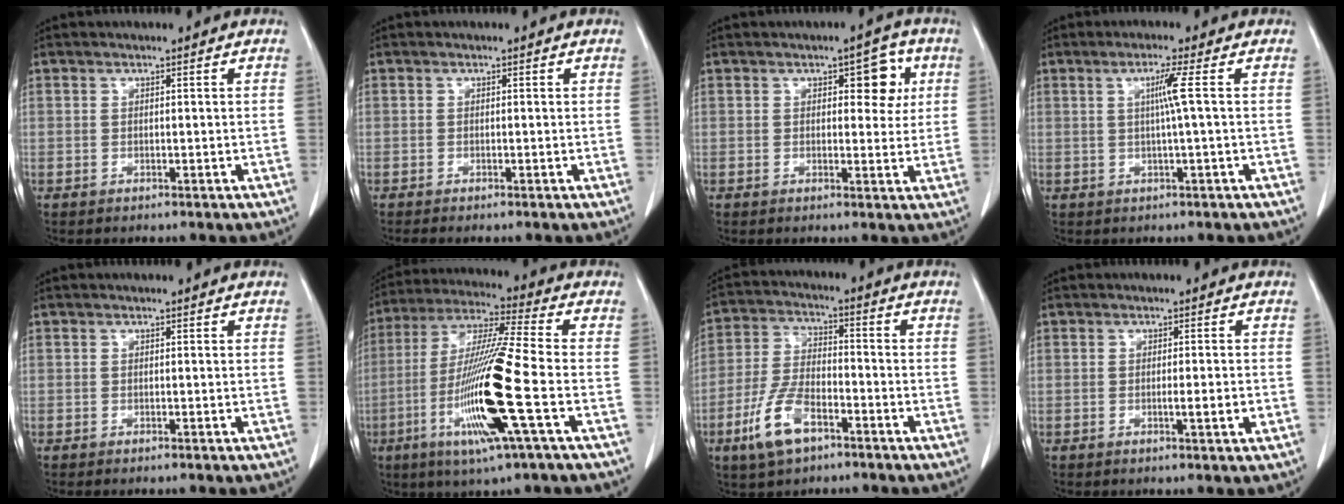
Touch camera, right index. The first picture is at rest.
{"total": 0.8, "force": [-0.7, -0.1, 0.4], "torque": [-0.008, 0.000, -0.013]}
{"total": 5.1, "force": [1.7, 2.5, 4.1], "torque": [-0.044, 0.011, 0.021]}
{"total": 3.4, "force": [0.5, -1.1, 3.2], "torque": [-0.062, 0.000, 0.010]}
{"total": 0.0}
{"total": 17.3, "force": [-5.2, -0.4, 16.5], "torque": [-0.338, -0.020, -0.105]}
{"total": 9.5, "force": [-5.2, 3.8, 7.0], "torque": [-0.159, 0.000, -0.099]}
{"total": 2.4, "force": [-0.6, -0.1, 2.4], "torque": [-0.038, -0.005, -0.009]}